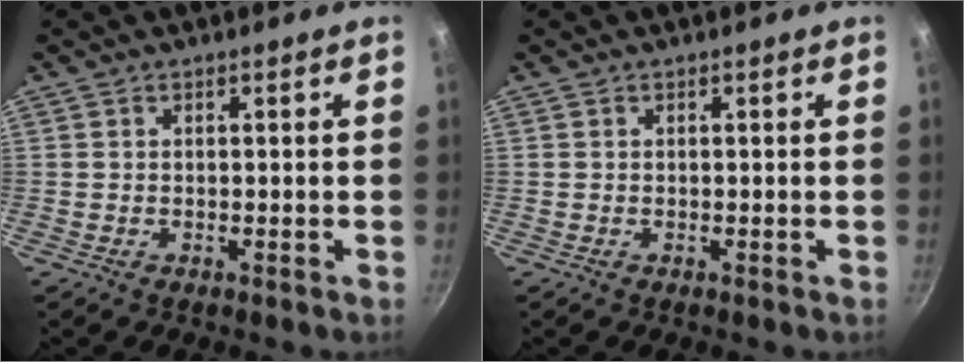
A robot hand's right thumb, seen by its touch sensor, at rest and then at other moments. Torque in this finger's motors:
{"motor_torque": [-0.12, 0.11, -0.04, -0.13, 0.04]}